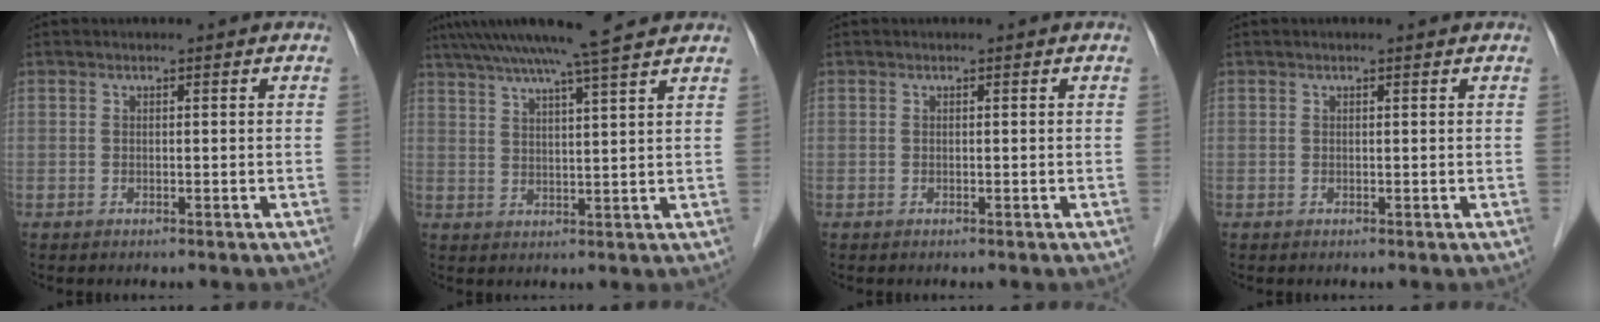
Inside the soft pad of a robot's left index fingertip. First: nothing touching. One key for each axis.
{"total": 12.3, "fx": 10.2, "fy": -0.7, "fz": 6.8, "tx": -0.117, "ty": 0.026, "tz": 0.145}
{"total": 0.0}
{"total": 0.7, "fx": 0.5, "fy": 0.0, "fz": 0.4, "tx": -0.010, "ty": 0.006, "tz": 0.008}